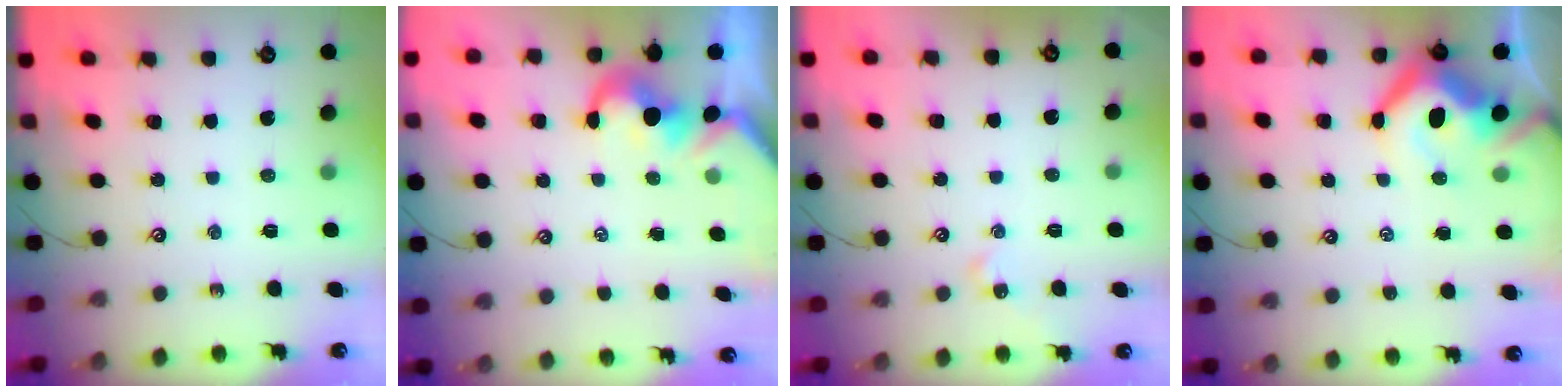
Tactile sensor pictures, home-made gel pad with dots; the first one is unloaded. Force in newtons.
{"total": 1.4, "press": 1.1, "slide": 0.9}
{"total": 0.0}
{"total": 9.3, "press": 9.2, "slide": 1.5}